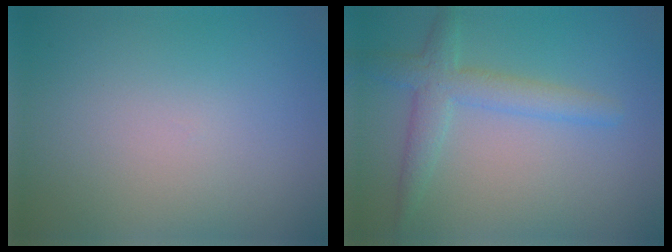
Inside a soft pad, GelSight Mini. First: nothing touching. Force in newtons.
{"total": 3.4, "press": 3.4, "slide": 0.1}